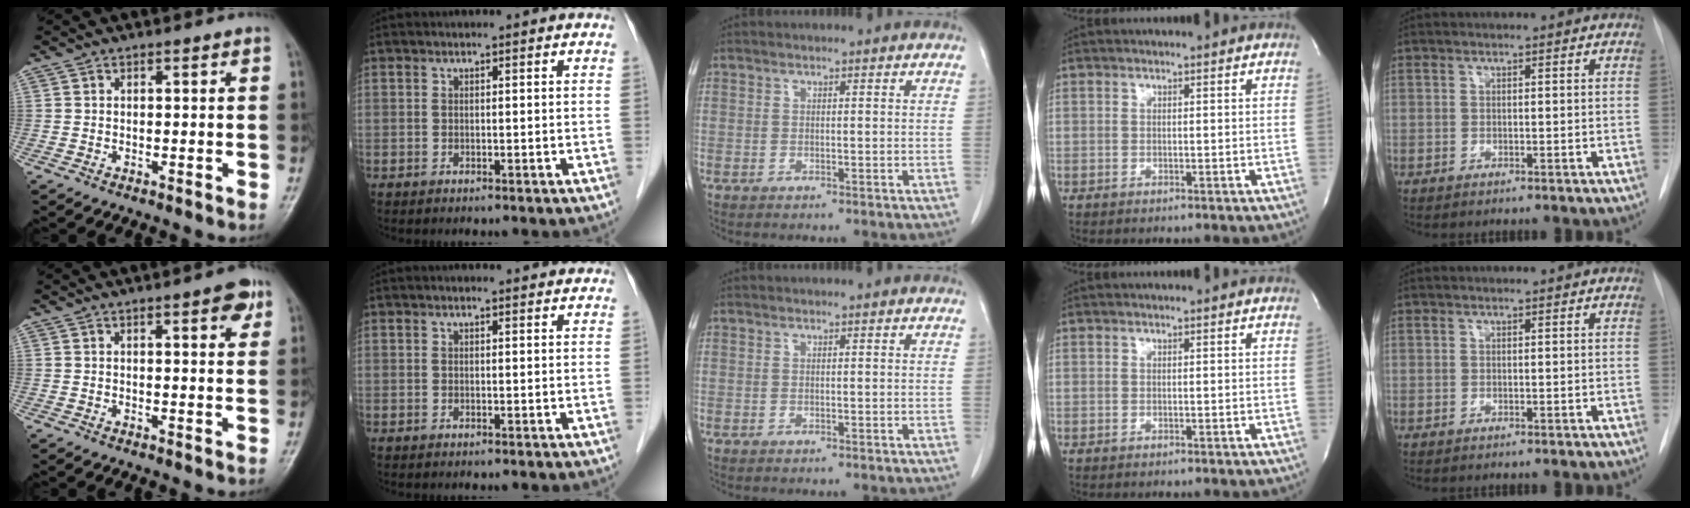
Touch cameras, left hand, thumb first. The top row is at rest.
{"thumb": {"total": 4.4, "force": [2.3, 1.3, 3.5], "torque": [-0.035, -0.008, 0.025]}, "index": {"total": 2.2, "force": [2.1, 0.4, 0.5], "torque": [-0.015, 0.010, 0.021]}}